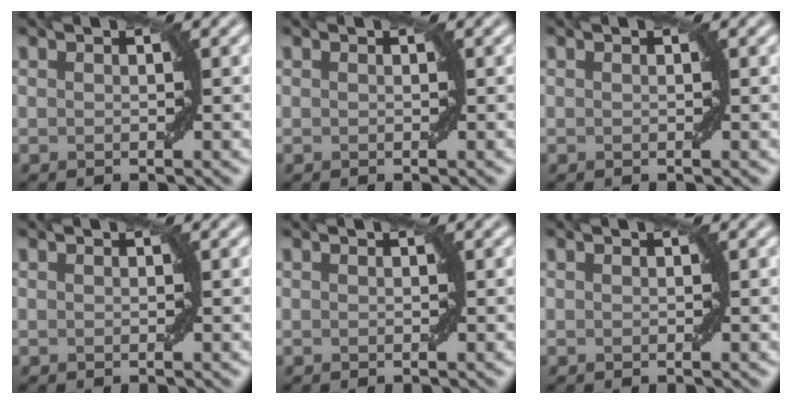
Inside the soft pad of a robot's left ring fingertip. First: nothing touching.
{"total": 0.0}
{"total": 0.0}
{"total": 0.0}
{"total": 0.0}
{"total": 0.0}